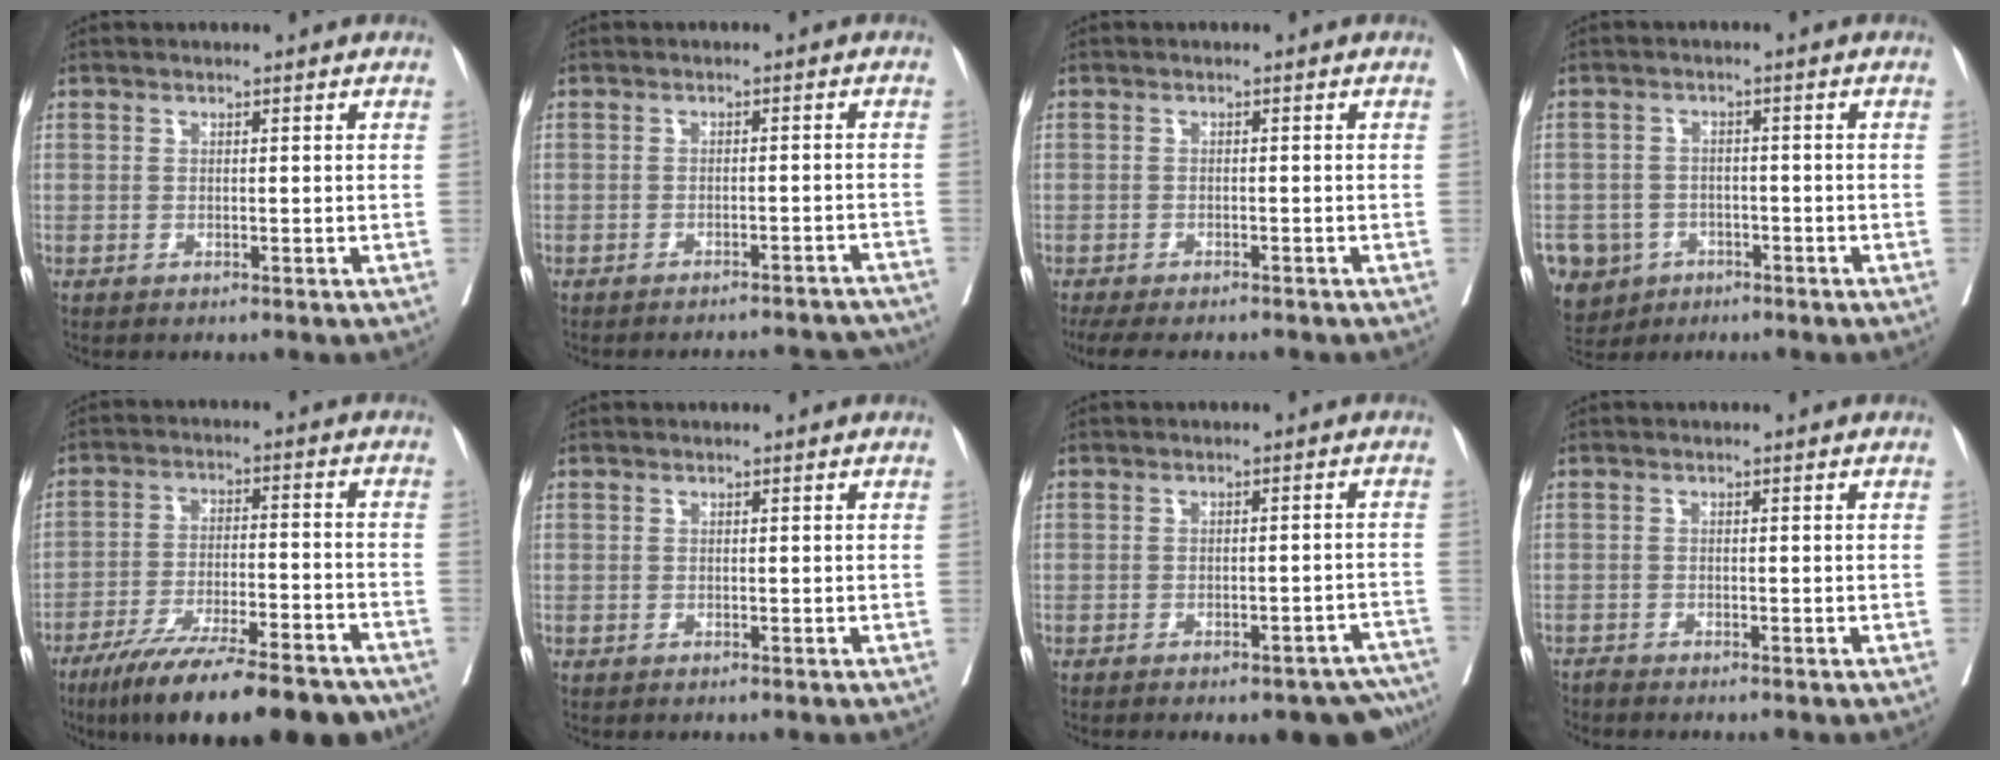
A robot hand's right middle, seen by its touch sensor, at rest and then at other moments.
{"total": 11.7, "force": [-11.3, 1.8, 2.1], "torque": [-0.026, 0.018, -0.118]}
{"total": 9.0, "force": [-7.9, 2.2, 3.8], "torque": [-0.058, -0.015, -0.111]}
{"total": 7.2, "force": [-3.8, 6.0, 1.0], "torque": [-0.031, 0.005, -0.055]}
{"total": 20.2, "force": [-15.9, 3.2, 12.1], "torque": [-0.155, -0.015, -0.247]}
{"total": 0.0}
{"total": 13.3, "force": [-11.4, 3.9, 5.7], "torque": [-0.038, 0.022, -0.126]}
{"total": 0.8, "force": [-0.7, -0.1, -0.1], "torque": [-0.003, -0.005, -0.019]}